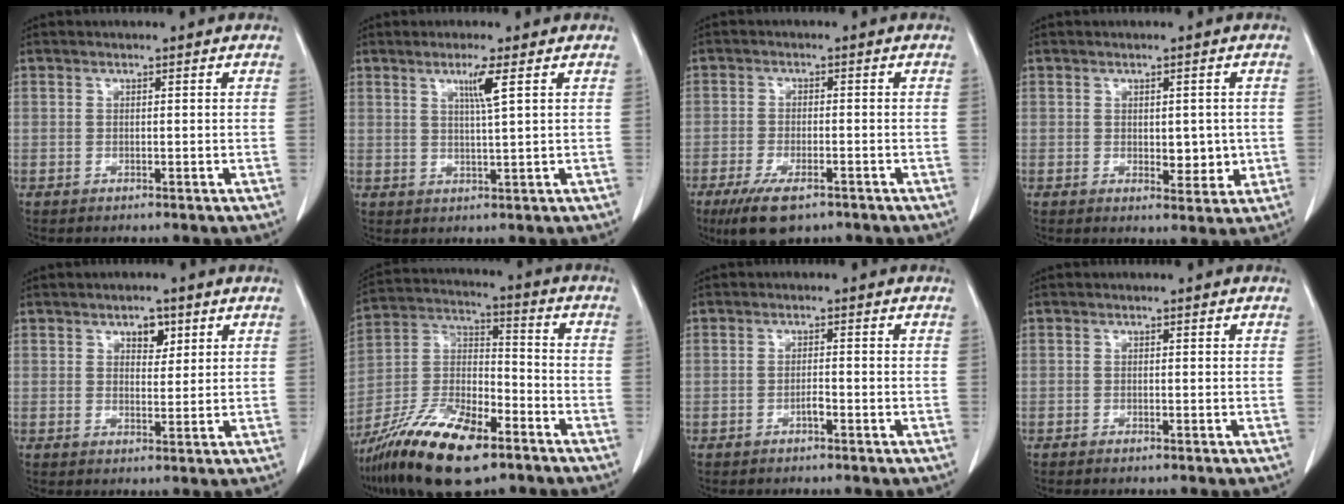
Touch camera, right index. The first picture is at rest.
{"total": 3.6, "force": [1.6, -0.7, 3.1], "torque": [-0.059, -0.006, 0.029]}
{"total": 7.4, "force": [-5.0, 2.4, 4.9], "torque": [-0.091, -0.015, -0.083]}
{"total": 4.2, "force": [-0.1, 2.3, 3.5], "torque": [-0.039, -0.007, 0.006]}
{"total": 3.1, "force": [1.7, 1.8, 2.0], "torque": [-0.025, 0.001, 0.026]}
{"total": 18.7, "force": [-12.3, 5.9, 12.8], "torque": [-0.270, -0.010, -0.225]}
{"total": 1.3, "force": [-0.7, 0.2, 1.0], "torque": [-0.019, 0.001, -0.013]}
{"total": 0.7, "force": [-0.6, 0.1, 0.4], "torque": [-0.012, -0.002, -0.009]}